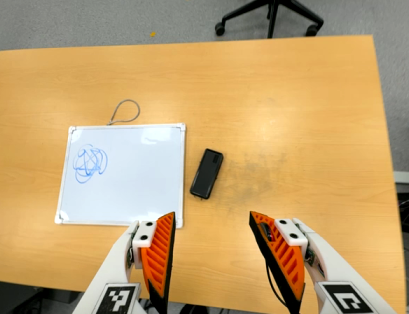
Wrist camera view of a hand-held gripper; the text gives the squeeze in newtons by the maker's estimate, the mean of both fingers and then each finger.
{"total": 0.0}